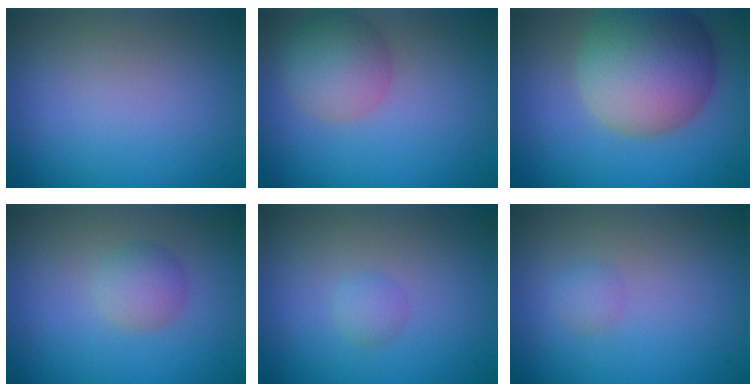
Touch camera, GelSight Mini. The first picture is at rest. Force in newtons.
{"total": 4.5, "press": 4.5, "slide": 0.2}
{"total": 11.1, "press": 11.1, "slide": 0.6}
{"total": 2.2, "press": 2.2, "slide": 0.2}
{"total": 1.1, "press": 1.1, "slide": 0.1}
{"total": 1.0, "press": 1.0, "slide": 0.1}